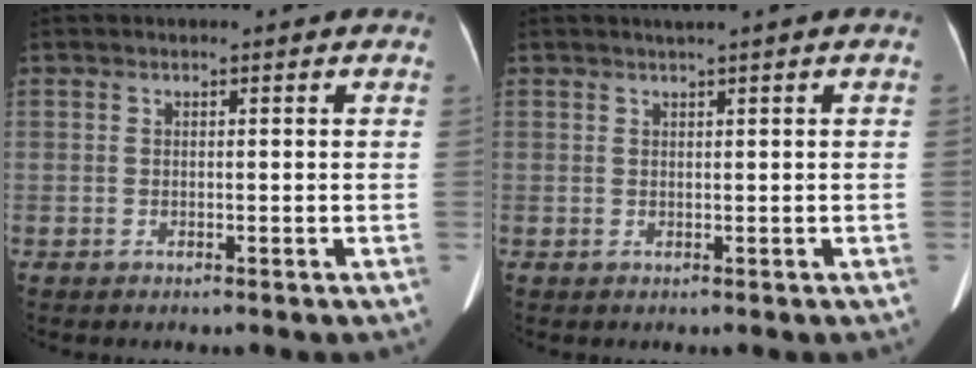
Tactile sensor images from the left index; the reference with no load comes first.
{"total": 1.0, "force": [0.5, -0.2, 0.8], "torque": [-0.015, 0.005, 0.015]}